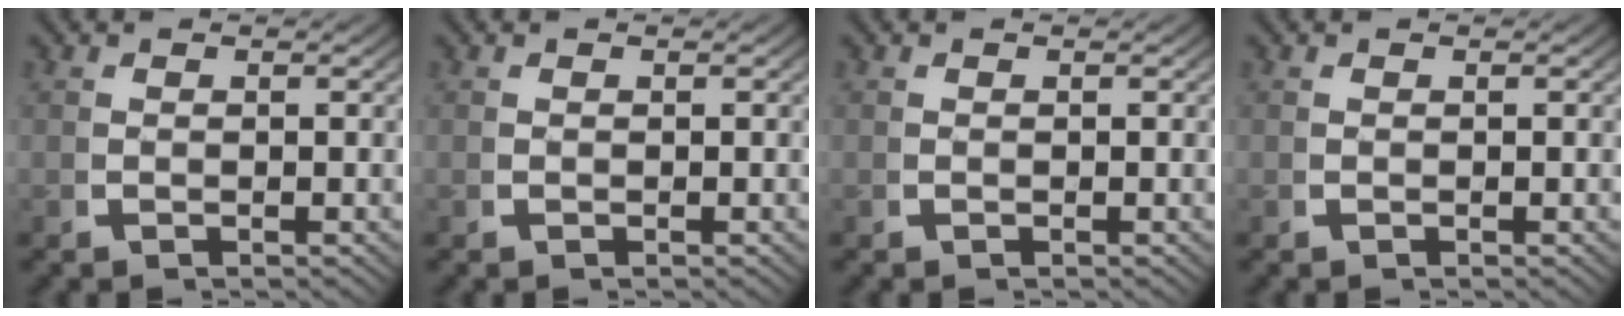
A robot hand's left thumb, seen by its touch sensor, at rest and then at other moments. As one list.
[{"total": 0.0}, {"total": 0.6, "force": [0.3, -0.4, -0.2], "torque": [0.008, -0.001, 0.007]}, {"total": 0.0}]